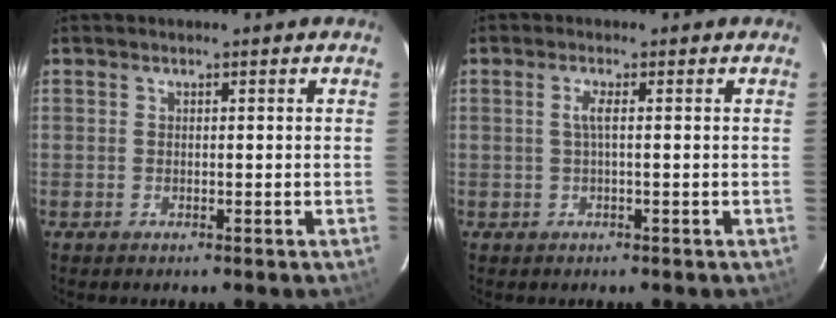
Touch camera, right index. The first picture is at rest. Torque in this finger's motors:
{"motor_torque": [0.26, 0.20, 0.20, 0.04]}